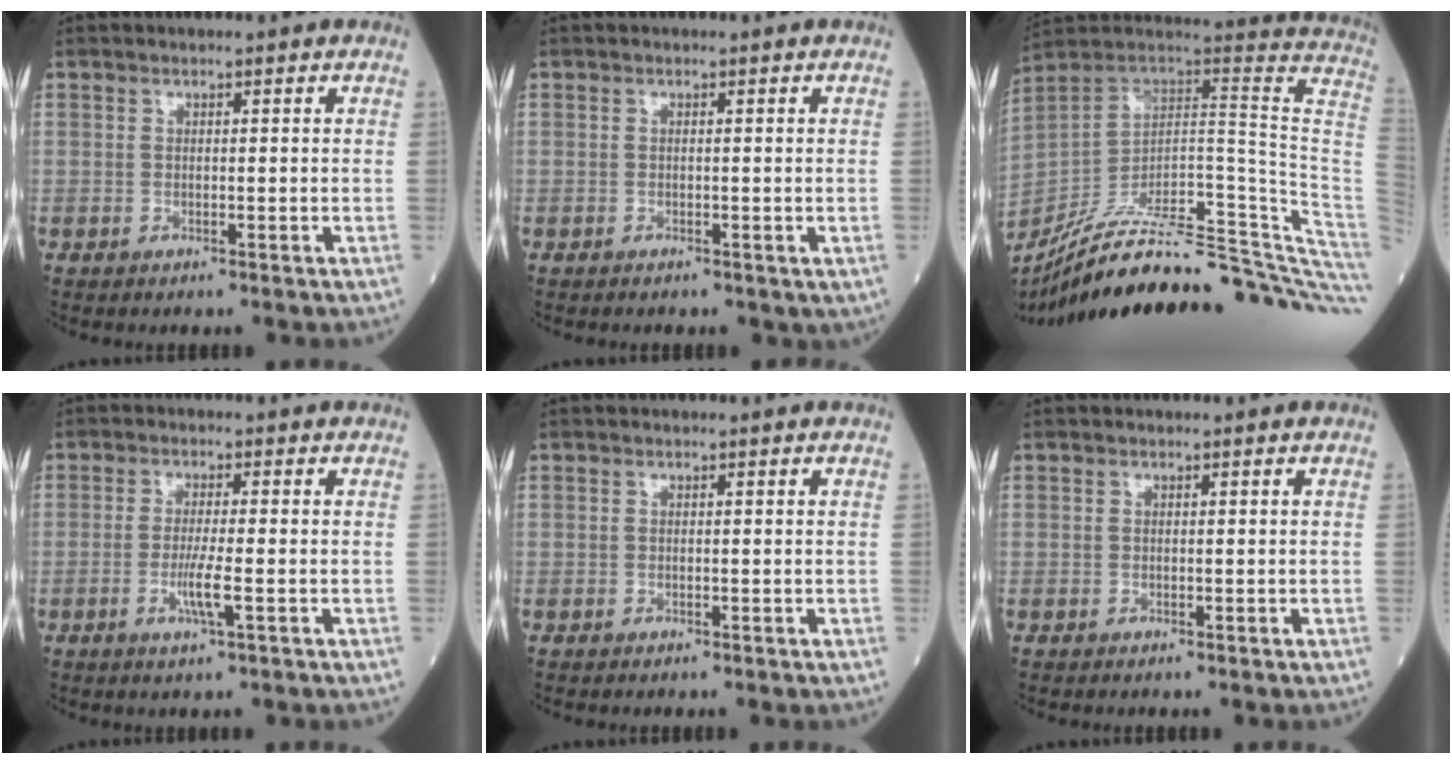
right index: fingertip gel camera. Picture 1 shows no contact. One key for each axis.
{"total": 0.9, "fx": -0.3, "fy": 0.6, "fz": 0.6, "tx": -0.009, "ty": -0.001, "tz": 0.000}
{"total": 36.3, "fx": -30.5, "fy": 2.4, "fz": 19.5, "tx": -0.165, "ty": -0.028, "tz": -0.421}
{"total": 4.1, "fx": -1.2, "fy": -0.2, "fz": 3.9, "tx": -0.078, "ty": -0.008, "tz": -0.024}
{"total": 0.0}
{"total": 0.0}